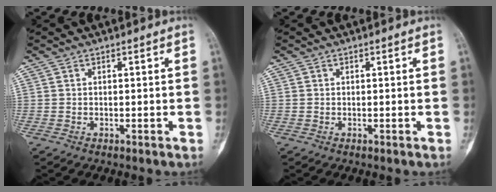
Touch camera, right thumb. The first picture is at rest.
{"total": 0.0}